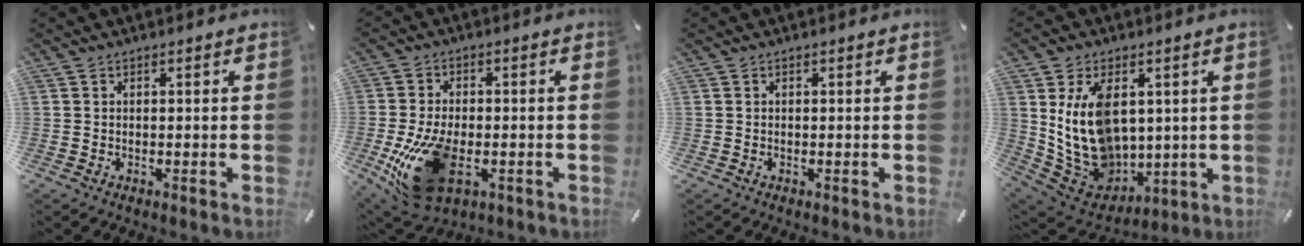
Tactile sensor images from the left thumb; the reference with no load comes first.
{"total": 17.0, "force": [-4.5, 9.6, 13.3], "torque": [-0.271, -0.005, -0.066]}
{"total": 0.0}
{"total": 14.7, "force": [3.6, 10.7, 9.3], "torque": [-0.201, -0.023, 0.074]}